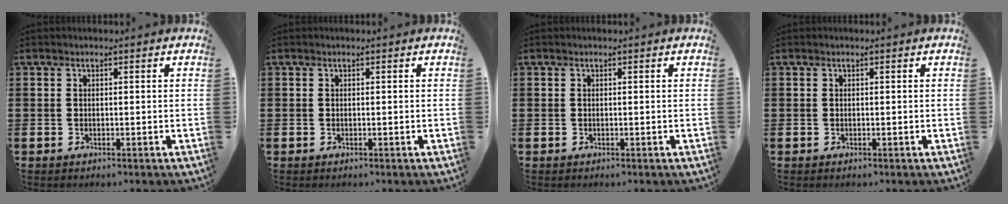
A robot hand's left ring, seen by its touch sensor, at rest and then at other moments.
{"total": 0.0}
{"total": 0.0}
{"total": 0.0}